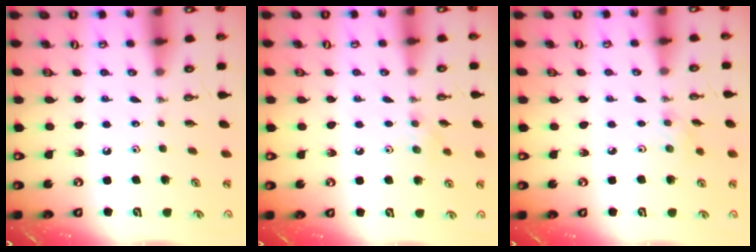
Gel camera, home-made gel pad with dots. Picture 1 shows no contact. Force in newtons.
{"total": 7.9, "press": 7.0, "slide": 3.6}
{"total": 4.0, "press": 3.8, "slide": 1.1}